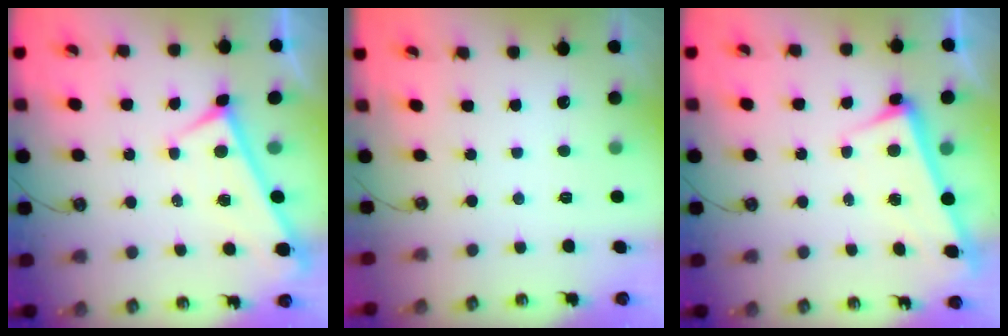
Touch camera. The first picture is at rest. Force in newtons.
{"total": 0.0}
{"total": 2.6, "press": 2.5, "slide": 0.7}